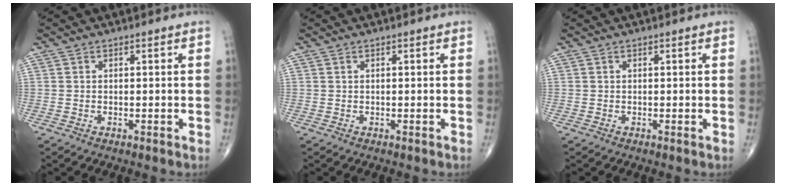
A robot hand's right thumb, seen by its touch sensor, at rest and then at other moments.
{"total": 0.0}
{"total": 0.0}